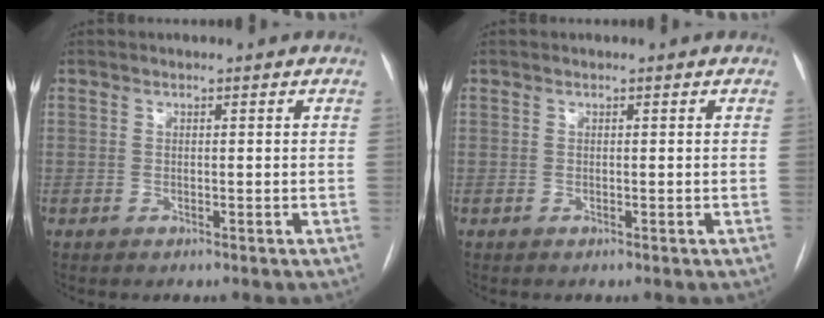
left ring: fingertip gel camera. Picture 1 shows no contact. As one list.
[{"total": 0.0}]